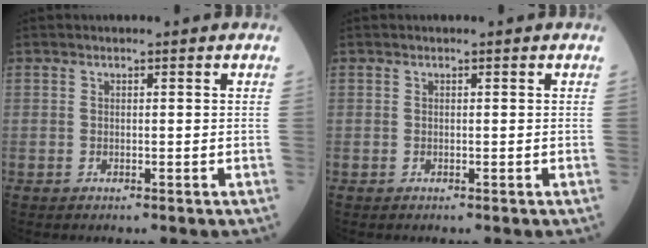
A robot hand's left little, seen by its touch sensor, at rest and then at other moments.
{"total": 0.0}